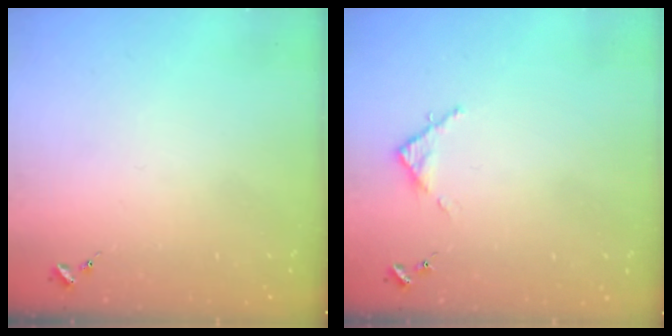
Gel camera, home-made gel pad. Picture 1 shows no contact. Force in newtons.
{"total": 3.3, "press": 3.2, "slide": 0.3}